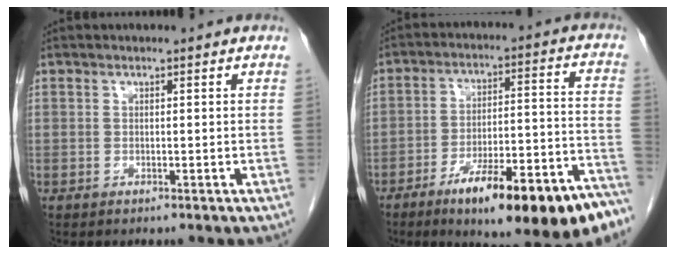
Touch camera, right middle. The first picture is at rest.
{"total": 20.9, "force": [-13.8, 3.8, 15.2], "torque": [-0.154, 0.029, -0.206]}